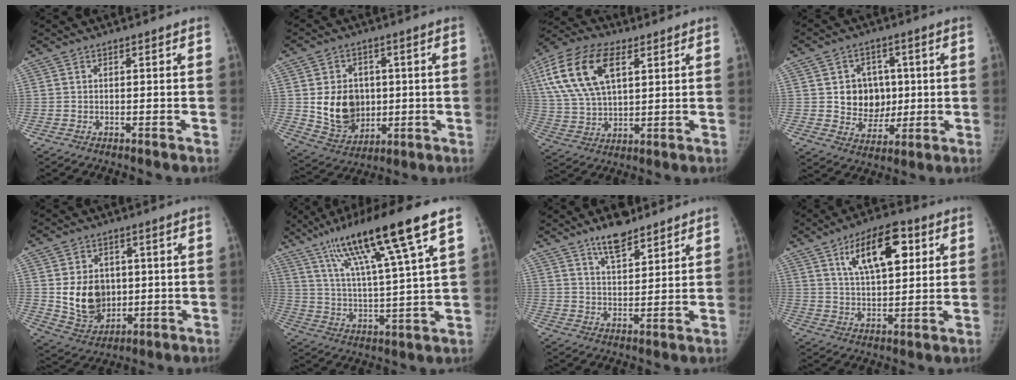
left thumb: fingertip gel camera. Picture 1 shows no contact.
{"total": 12.3, "force": [0.4, 10.0, 7.2], "torque": [-0.076, -0.010, 0.024]}
{"total": 17.6, "force": [6.6, 9.6, 13.2], "torque": [-0.253, 0.001, 0.123]}
{"total": 10.1, "force": [1.0, 8.8, 4.7], "torque": [-0.015, 0.001, 0.026]}
{"total": 11.8, "force": [0.6, 9.5, 7.0], "torque": [-0.073, -0.012, 0.030]}
{"total": 19.0, "force": [10.8, 1.4, 15.6], "torque": [-0.264, -0.026, 0.187]}
{"total": 7.9, "force": [5.9, 3.1, 4.2], "torque": [-0.043, -0.037, 0.099]}
{"total": 14.4, "force": [5.9, 6.6, 11.4], "torque": [-0.154, -0.013, 0.099]}